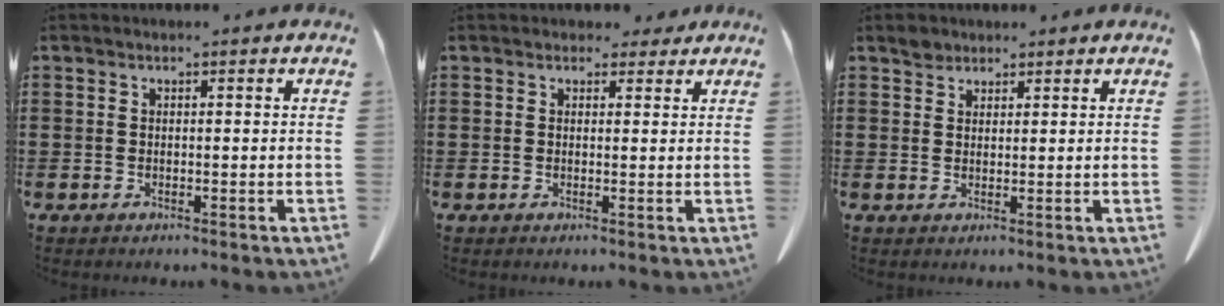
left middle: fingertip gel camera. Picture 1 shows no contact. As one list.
[{"total": 2.3, "force": [1.8, 1.2, 0.6], "torque": [-0.003, -0.001, 0.032]}, {"total": 1.9, "force": [1.7, 0.9, 0.3], "torque": [-0.002, -0.003, 0.033]}]